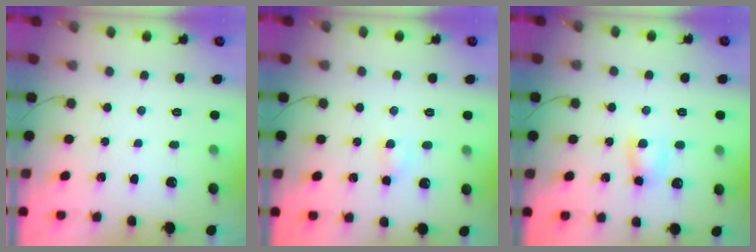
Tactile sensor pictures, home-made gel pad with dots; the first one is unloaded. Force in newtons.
{"total": 3.7, "press": 3.6, "slide": 1.1}
{"total": 5.2, "press": 5.2, "slide": 0.6}